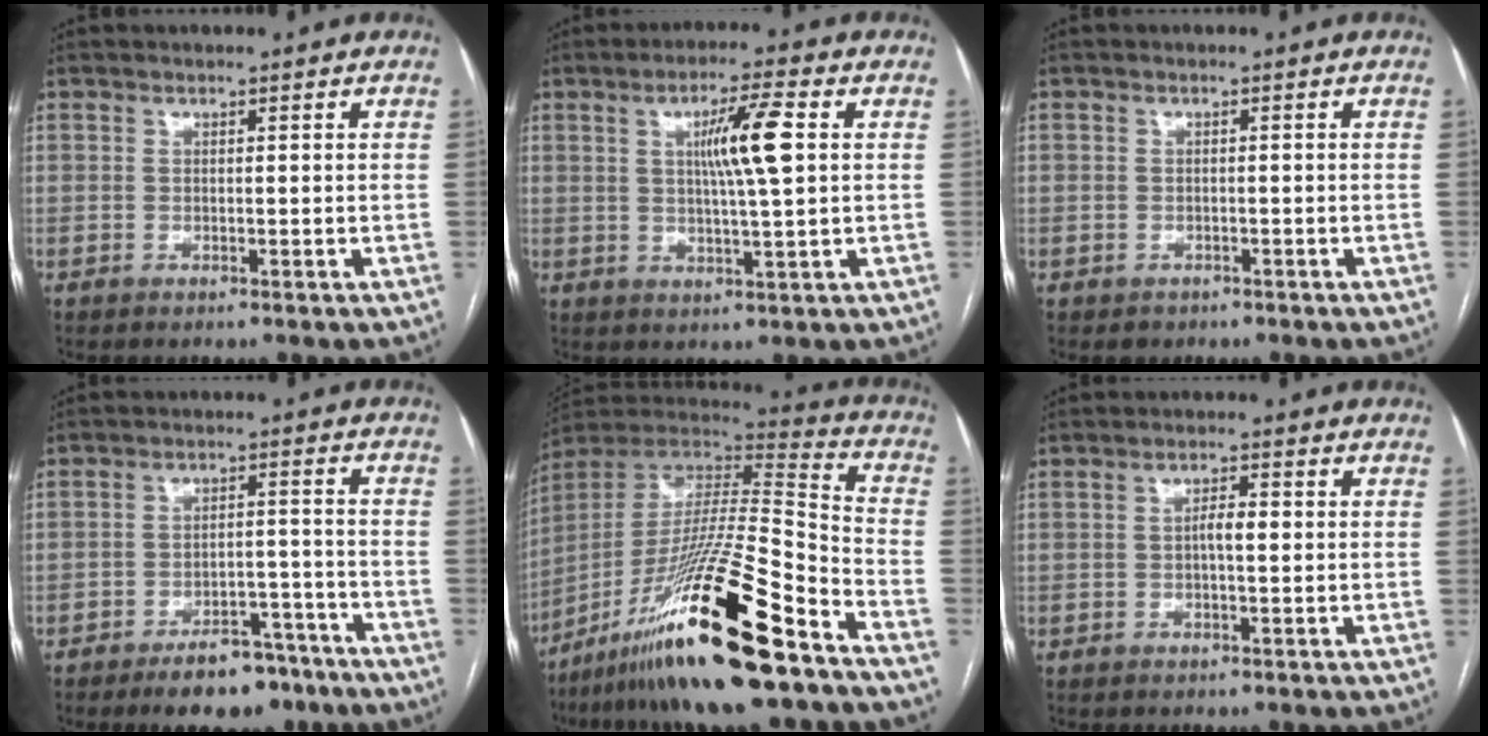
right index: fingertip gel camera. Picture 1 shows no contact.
{"total": 8.2, "force": [1.7, 0.1, 8.0], "torque": [-0.139, 0.003, 0.029]}
{"total": 1.9, "force": [-1.0, 1.6, 0.1], "torque": [-0.003, 0.006, -0.012]}
{"total": 9.2, "force": [-6.9, 4.0, 4.6], "torque": [-0.057, 0.013, -0.104]}
{"total": 26.9, "force": [-16.8, 2.0, 20.8], "torque": [-0.378, -0.034, -0.302]}
{"total": 2.6, "force": [-0.1, 0.6, 2.6], "torque": [-0.044, 0.006, -0.002]}